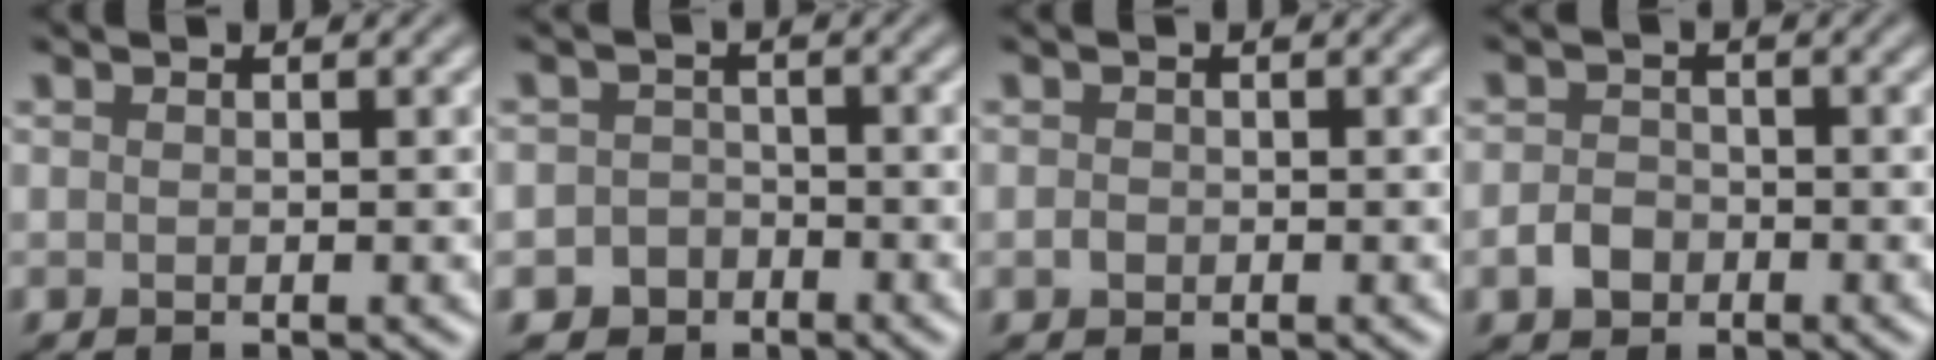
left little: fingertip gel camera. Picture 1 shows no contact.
{"total": 2.8, "force": [-1.6, 2.3, 0.3], "torque": [0.019, 0.003, -0.033]}
{"total": 0.7, "force": [-0.2, 0.6, 0.3], "torque": [-0.005, -0.002, -0.005]}
{"total": 2.2, "force": [-0.9, 1.7, 1.0], "torque": [-0.015, 0.000, -0.022]}